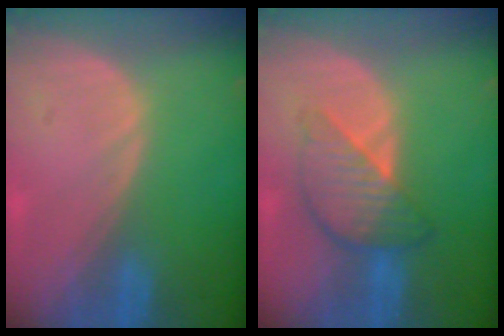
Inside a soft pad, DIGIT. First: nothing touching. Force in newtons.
{"total": 6.0, "press": 6.0, "slide": 0.4}